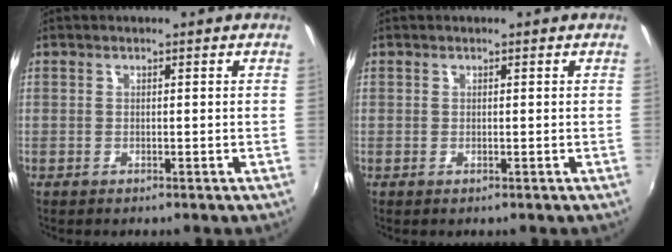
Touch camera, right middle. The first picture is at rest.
{"total": 0.0}